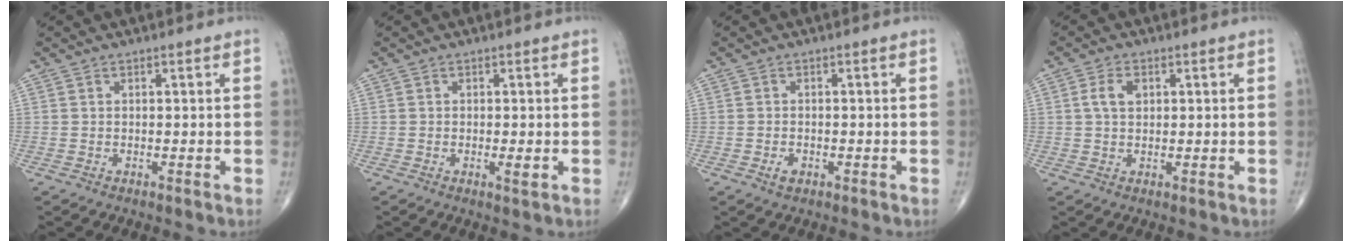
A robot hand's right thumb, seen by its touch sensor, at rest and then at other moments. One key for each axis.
{"total": 1.6, "fx": -0.3, "fy": 0.4, "fz": 1.5, "tx": -0.027, "ty": -0.006, "tz": -0.007}
{"total": 1.8, "fx": -0.8, "fy": 1.1, "fz": 1.1, "tx": -0.018, "ty": 0.002, "tz": -0.011}
{"total": 3.6, "fx": 0.9, "fy": 2.3, "fz": 2.6, "tx": -0.051, "ty": 0.003, "tz": 0.016}